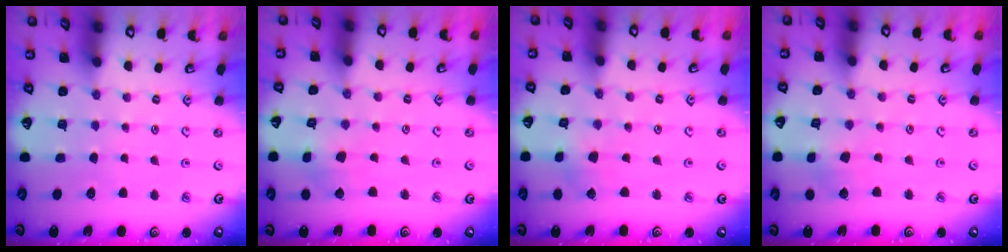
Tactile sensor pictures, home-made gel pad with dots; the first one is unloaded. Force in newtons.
{"total": 3.0, "press": 3.0, "slide": 0.1}
{"total": 2.0, "press": 2.0, "slide": 0.1}
{"total": 2.9, "press": 2.9, "slide": 0.3}